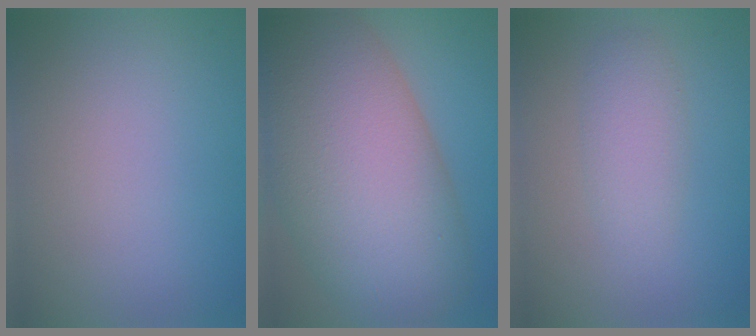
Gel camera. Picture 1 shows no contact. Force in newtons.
{"total": 15.7, "press": 15.7, "slide": 0.8}
{"total": 2.4, "press": 2.4, "slide": 0.1}